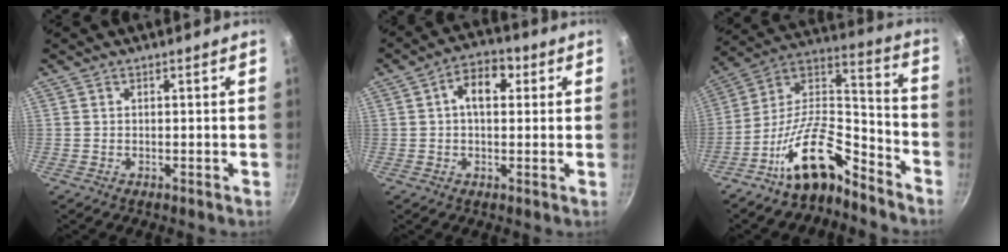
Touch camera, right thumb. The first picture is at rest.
{"total": 7.6, "force": [1.7, 4.8, 5.6], "torque": [-0.054, 0.011, 0.015]}
{"total": 16.9, "force": [-11.2, 6.9, 10.5], "torque": [-0.161, 0.108, -0.212]}